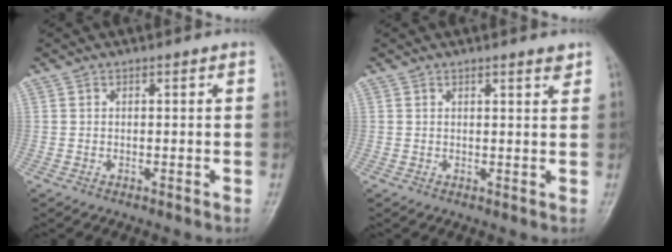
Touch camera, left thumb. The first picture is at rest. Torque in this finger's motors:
{"motor_torque": [-0.18, -0.18, -0.09, -0.09, 0.06]}